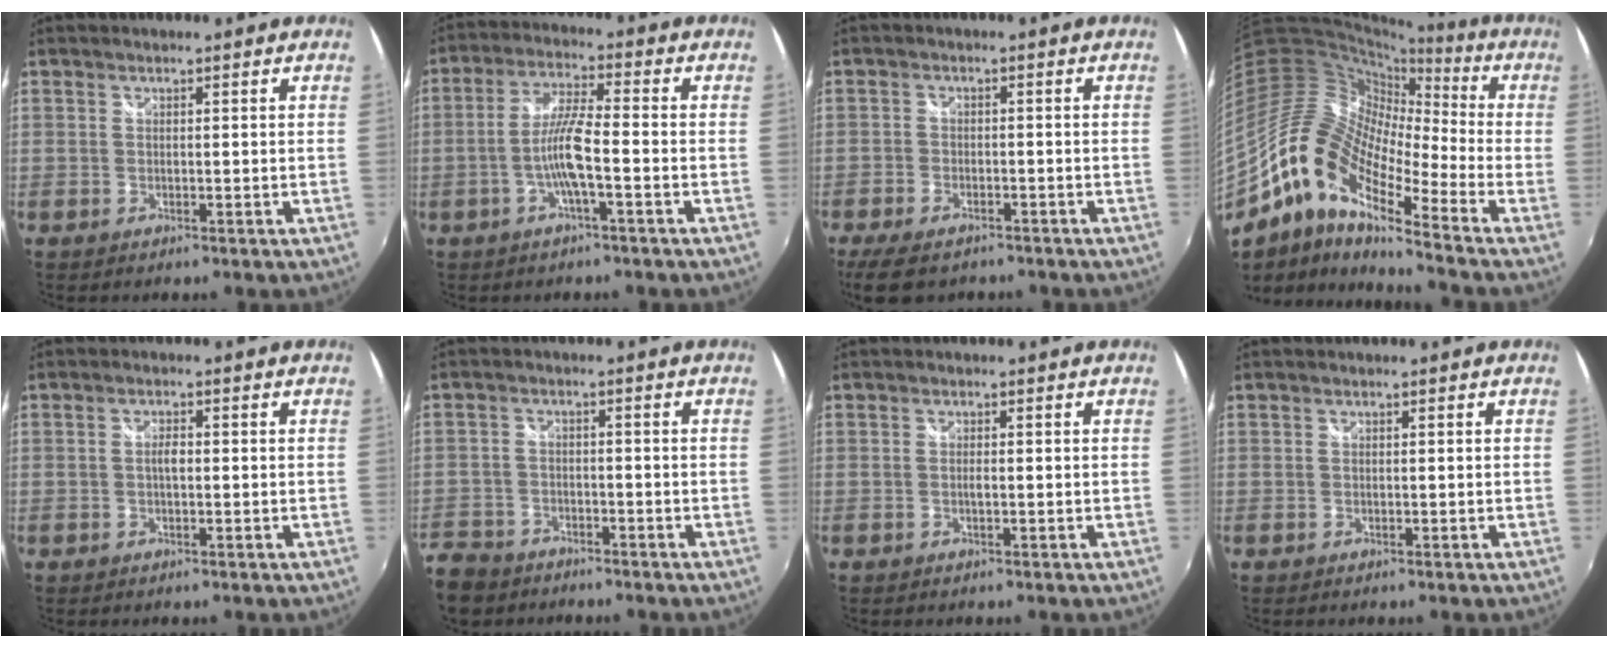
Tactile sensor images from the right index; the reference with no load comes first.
{"total": 7.3, "force": [-2.5, 0.4, 6.8], "torque": [-0.140, 0.004, -0.048]}
{"total": 9.0, "force": [-6.7, 4.1, 4.3], "torque": [-0.111, -0.021, -0.113]}
{"total": 16.6, "force": [-9.5, 5.4, 12.5], "torque": [-0.203, -0.005, -0.203]}
{"total": 1.7, "force": [-0.1, 0.7, 1.5], "torque": [-0.027, 0.005, -0.004]}
{"total": 9.7, "force": [-6.6, 6.6, 2.6], "torque": [-0.103, 0.002, -0.118]}
{"total": 0.6, "force": [-0.1, 0.1, 0.6], "torque": [-0.012, -0.001, -0.003]}
{"total": 0.0}